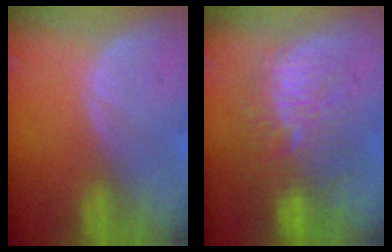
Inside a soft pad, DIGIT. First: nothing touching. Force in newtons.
{"total": 11.1, "press": 9.9, "slide": 5.0}